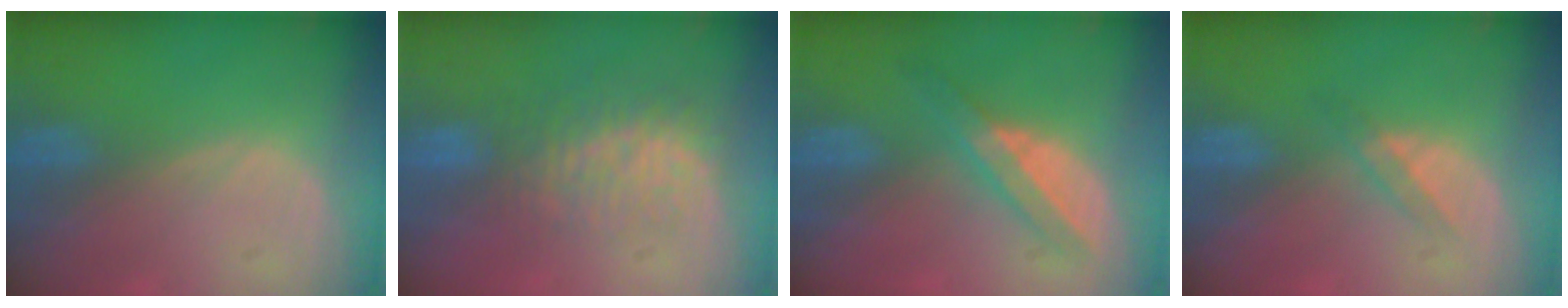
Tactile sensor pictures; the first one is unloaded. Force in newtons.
{"total": 7.7, "press": 7.4, "slide": 1.9}
{"total": 5.9, "press": 5.2, "slide": 2.7}
{"total": 2.4, "press": 2.2, "slide": 1.1}